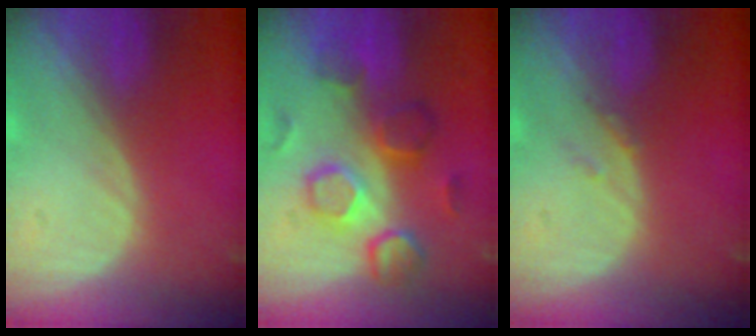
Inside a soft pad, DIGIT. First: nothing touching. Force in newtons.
{"total": 8.7, "press": 8.5, "slide": 1.6}
{"total": 1.0, "press": 1.0, "slide": 0.2}